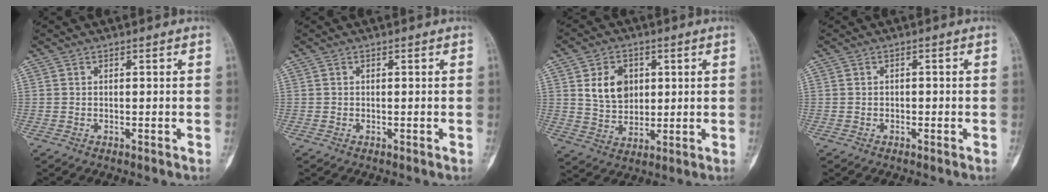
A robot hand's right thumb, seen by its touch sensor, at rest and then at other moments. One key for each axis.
{"total": 0.0}
{"total": 8.6, "fx": 2.4, "fy": 6.5, "fz": 5.2, "tx": -0.057, "ty": -0.014, "tz": 0.048}
{"total": 0.6, "fx": -0.2, "fy": 0.5, "fz": 0.3, "tx": -0.001, "ty": 0.003, "tz": -0.005}